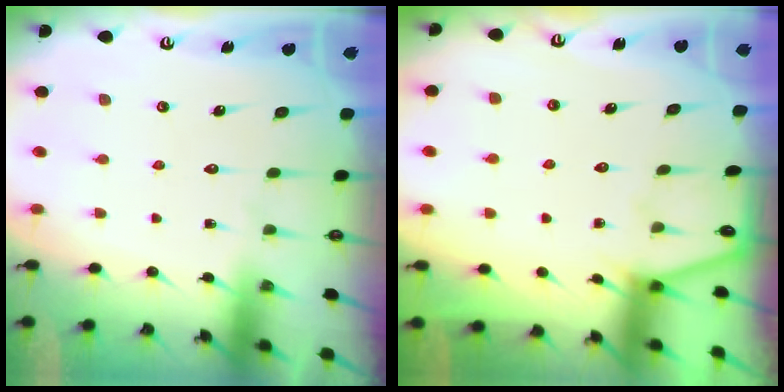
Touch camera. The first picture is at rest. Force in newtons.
{"total": 1.5, "press": 1.5, "slide": 0.2}